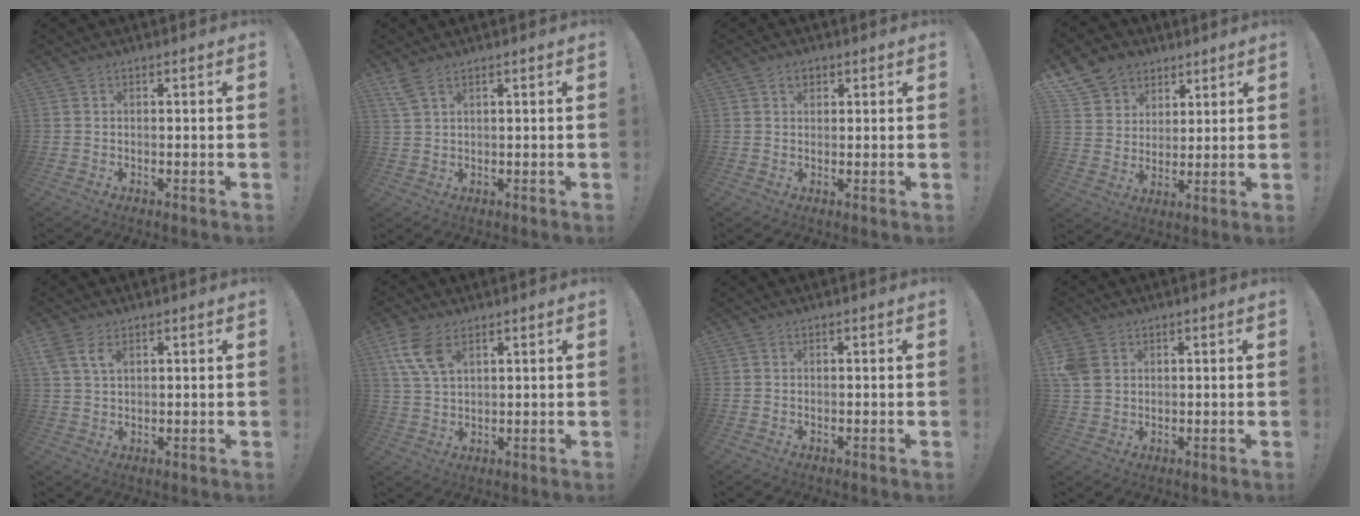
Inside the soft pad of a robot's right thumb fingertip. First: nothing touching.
{"total": 3.8, "force": [2.5, 1.0, 2.8], "torque": [-0.061, -0.006, 0.047]}
{"total": 2.4, "force": [1.1, 1.8, 1.2], "torque": [-0.014, 0.001, 0.019]}
{"total": 11.0, "force": [6.3, 8.6, 2.5], "torque": [-0.041, -0.038, 0.128]}
{"total": 5.4, "force": [2.8, 3.0, 3.6], "torque": [-0.063, -0.008, 0.052]}
{"total": 9.2, "force": [4.8, 4.9, 6.2], "torque": [-0.115, -0.013, 0.094]}
{"total": 0.0}
{"total": 6.3, "force": [2.3, 4.9, 3.4], "torque": [-0.068, -0.004, 0.046]}